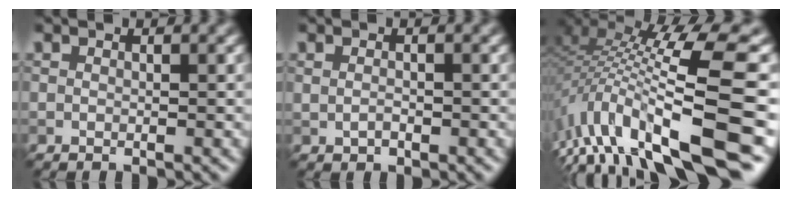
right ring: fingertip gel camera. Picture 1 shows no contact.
{"total": 0.8, "force": [-0.2, 0.5, 0.6], "torque": [-0.015, 0.001, -0.006]}
{"total": 13.1, "force": [-4.5, 2.8, 12.0], "torque": [-0.217, 0.006, -0.065]}